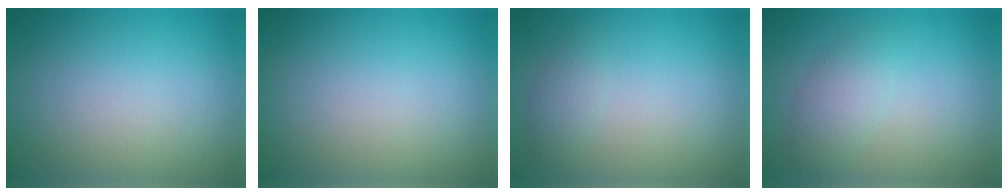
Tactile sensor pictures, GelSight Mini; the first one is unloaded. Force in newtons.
{"total": 0.0}
{"total": 1.1, "press": 1.1, "slide": 0.1}
{"total": 2.3, "press": 2.3, "slide": 0.1}